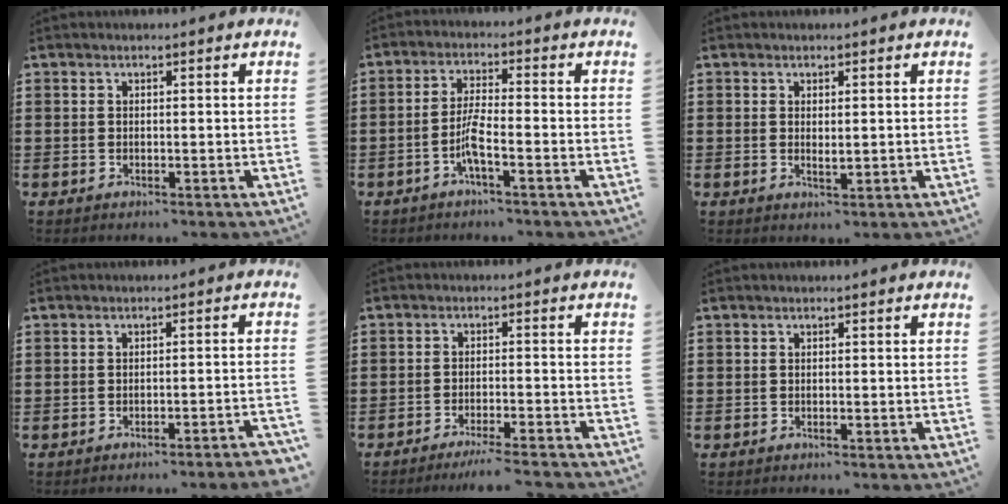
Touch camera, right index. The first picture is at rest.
{"total": 4.5, "force": [-2.3, 0.3, 3.8], "torque": [-0.087, -0.009, -0.047]}
{"total": 1.2, "force": [0.3, 0.4, 1.1], "torque": [-0.021, 0.002, 0.005]}
{"total": 1.7, "force": [-1.5, -0.2, 0.7], "torque": [-0.013, -0.001, -0.031]}
{"total": 3.3, "force": [-2.9, -0.5, 1.4], "torque": [-0.031, -0.010, -0.058]}
{"total": 0.0}